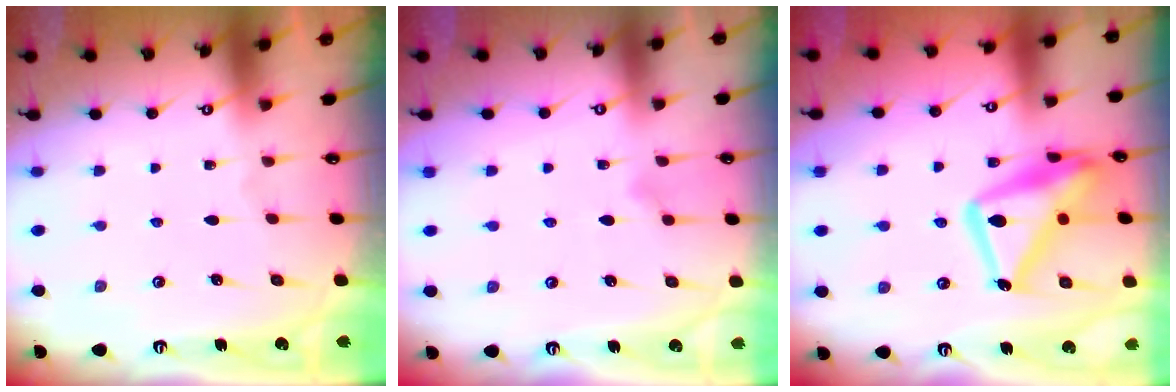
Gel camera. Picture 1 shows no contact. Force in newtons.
{"total": 6.8, "press": 6.5, "slide": 1.8}
{"total": 18.6, "press": 18.5, "slide": 1.6}